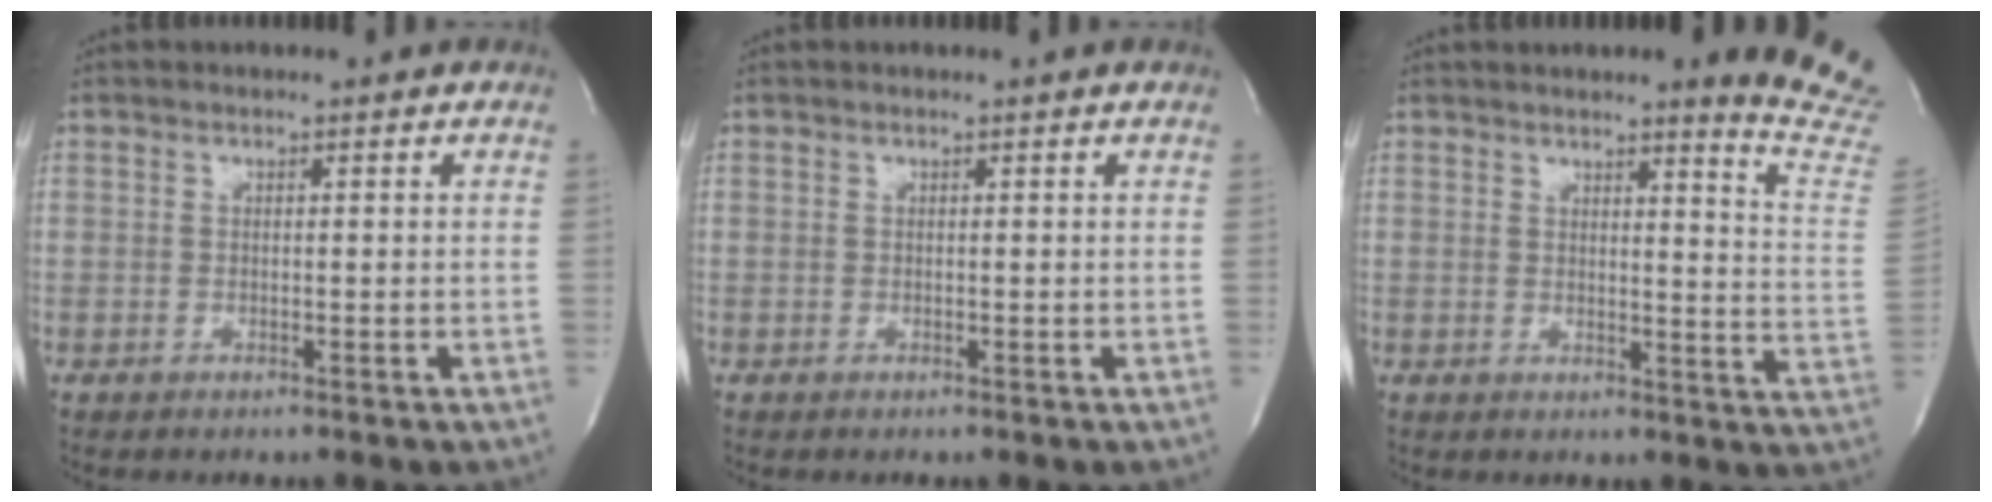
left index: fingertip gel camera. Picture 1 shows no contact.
{"total": 0.0}
{"total": 11.7, "force": [10.3, -0.9, 5.6], "torque": [-0.060, -0.090, 0.094]}